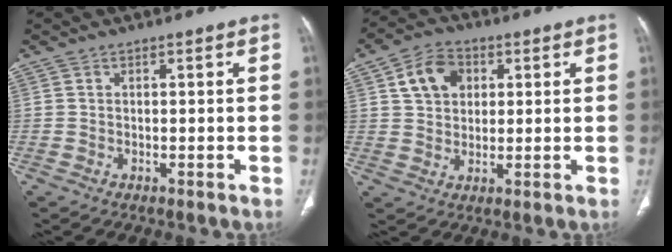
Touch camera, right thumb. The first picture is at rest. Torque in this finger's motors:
{"motor_torque": [-1.15, 0.71, 0.05, 0.18, 0.09]}